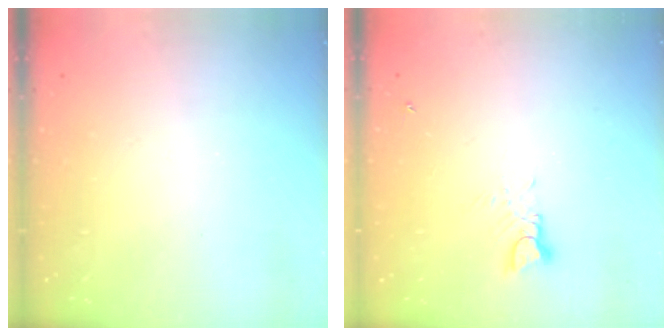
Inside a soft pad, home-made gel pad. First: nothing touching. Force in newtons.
{"total": 2.9, "press": 2.9, "slide": 0.3}